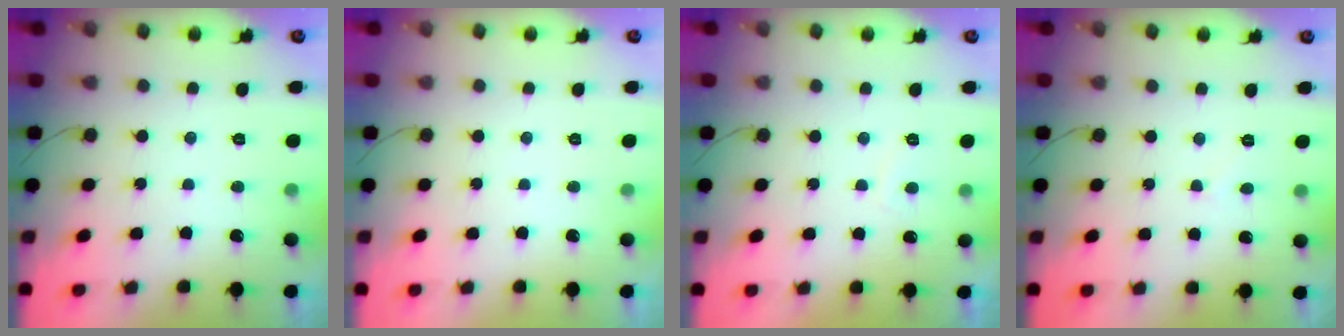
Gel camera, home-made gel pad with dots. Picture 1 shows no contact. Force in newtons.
{"total": 0.0}
{"total": 0.6, "press": 0.3, "slide": 0.5}
{"total": 2.3, "press": 2.3, "slide": 0.3}